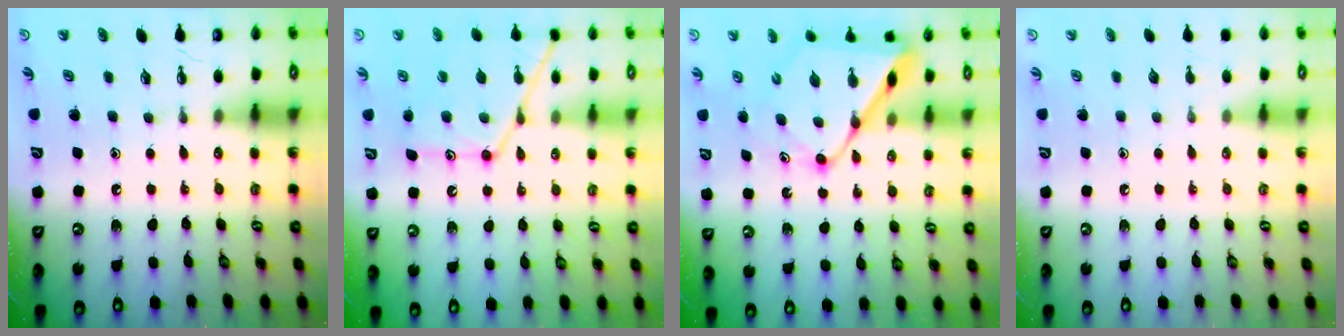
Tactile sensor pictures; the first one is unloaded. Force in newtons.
{"total": 13.9, "press": 13.9, "slide": 1.2}
{"total": 13.8, "press": 13.7, "slide": 1.4}
{"total": 0.0}